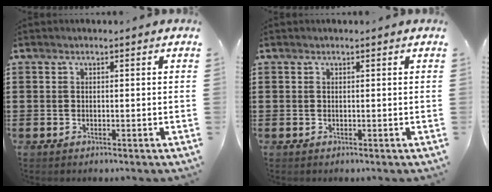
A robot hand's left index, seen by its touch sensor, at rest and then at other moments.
{"total": 0.0}